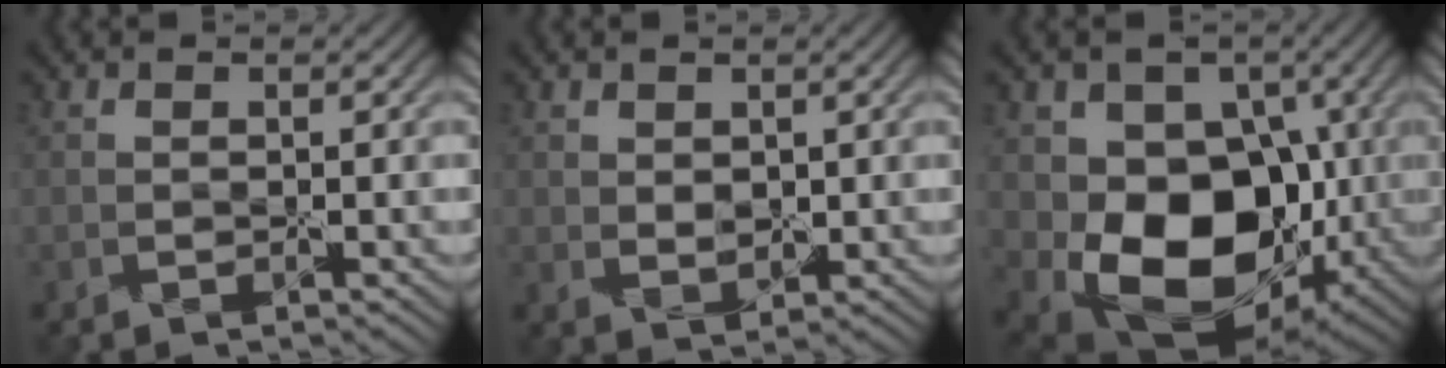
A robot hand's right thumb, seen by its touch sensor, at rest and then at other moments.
{"total": 2.1, "force": [1.0, 1.5, 1.1], "torque": [-0.030, -0.005, 0.021]}
{"total": 14.3, "force": [-1.6, 10.5, 9.6], "torque": [-0.163, -0.036, -0.026]}